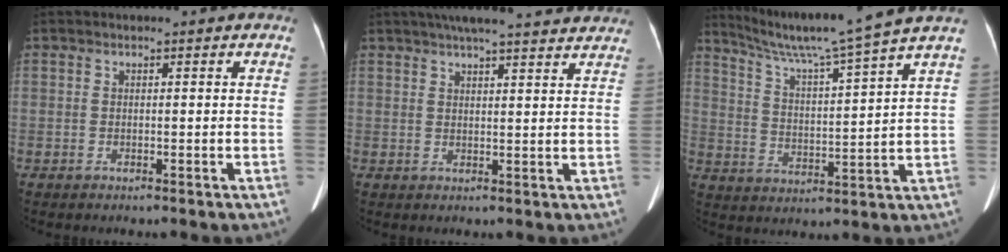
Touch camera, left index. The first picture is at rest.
{"total": 17.1, "force": [15.0, 2.0, 7.9], "torque": [-0.118, 0.041, 0.191]}
{"total": 15.5, "force": [13.1, -2.7, 7.9], "torque": [-0.137, -0.014, 0.198]}